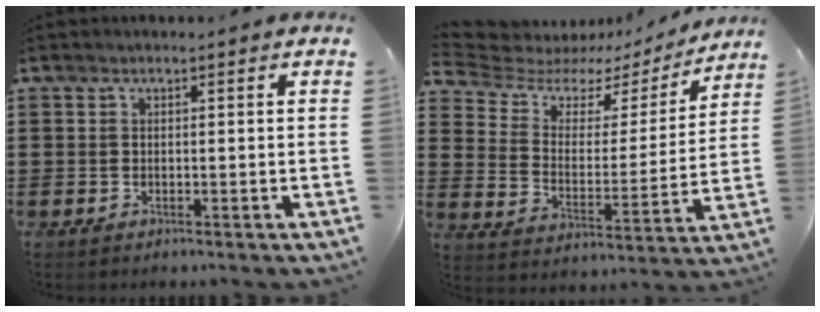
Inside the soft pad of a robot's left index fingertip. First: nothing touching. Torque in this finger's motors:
{"motor_torque": [1.14, -0.99, 0.05, -0.06]}